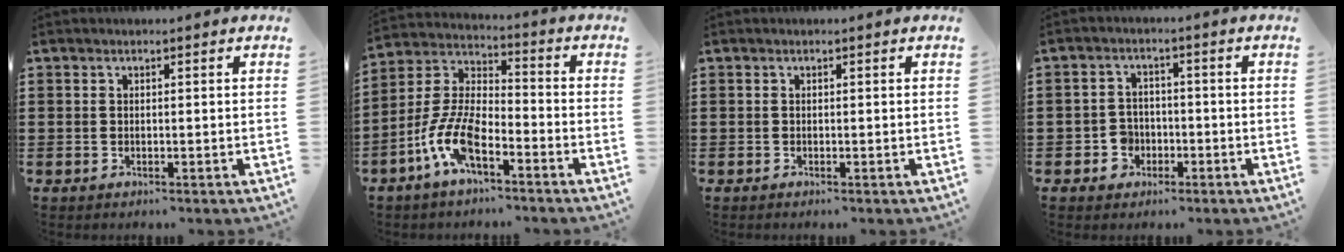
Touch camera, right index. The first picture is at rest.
{"total": 9.2, "force": [-5.3, 3.3, 6.8], "torque": [-0.177, -0.010, -0.110]}
{"total": 0.0}
{"total": 1.1, "force": [-0.6, 0.9, 0.5], "torque": [-0.011, 0.001, -0.012]}